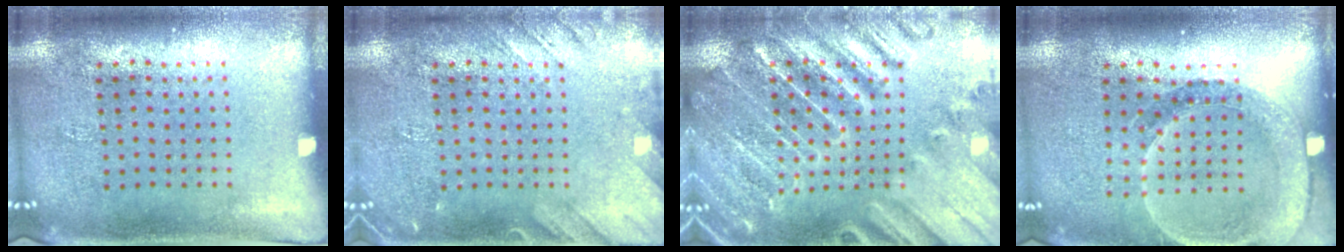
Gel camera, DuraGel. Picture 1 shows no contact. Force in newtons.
{"total": 2.1, "press": 2.1, "slide": 0.2}
{"total": 3.3, "press": 3.2, "slide": 0.8}
{"total": 1.5, "press": 1.5, "slide": 0.3}